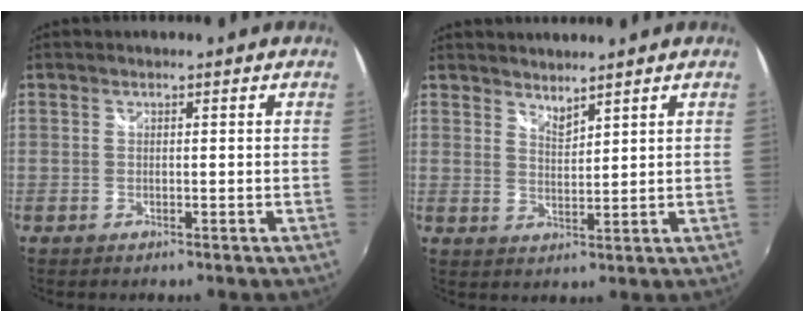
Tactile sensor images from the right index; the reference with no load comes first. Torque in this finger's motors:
{"motor_torque": [-0.03, -0.01, -0.02, 0.00]}